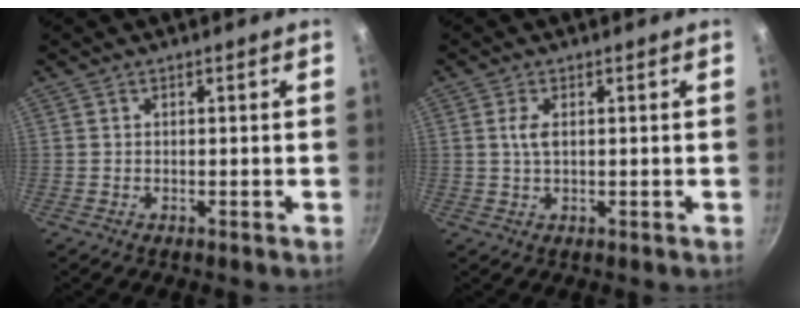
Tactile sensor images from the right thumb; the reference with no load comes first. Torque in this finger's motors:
{"motor_torque": [-0.05, -0.07, 0.55, 0.17, 0.07]}